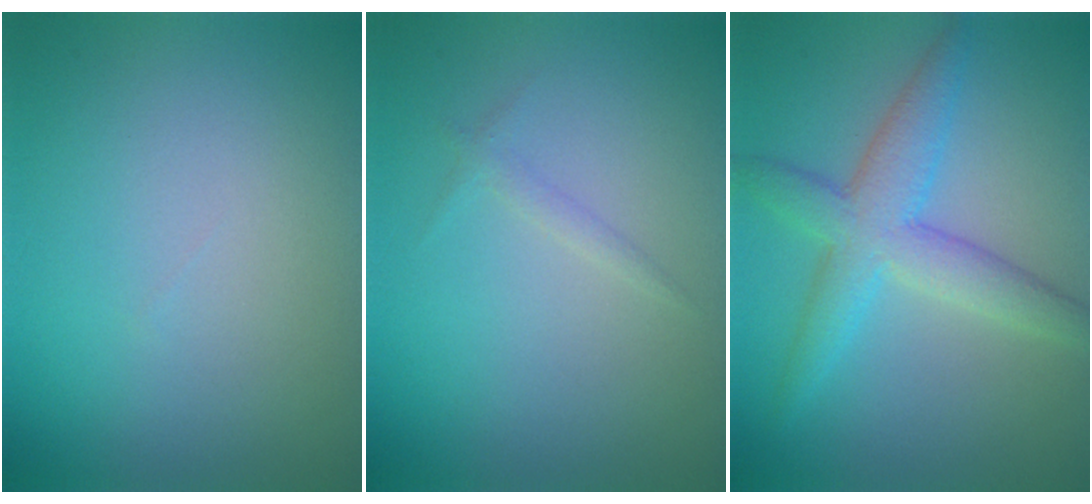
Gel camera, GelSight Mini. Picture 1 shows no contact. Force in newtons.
{"total": 0.8, "press": 0.8, "slide": 0.1}
{"total": 4.7, "press": 4.7, "slide": 0.1}